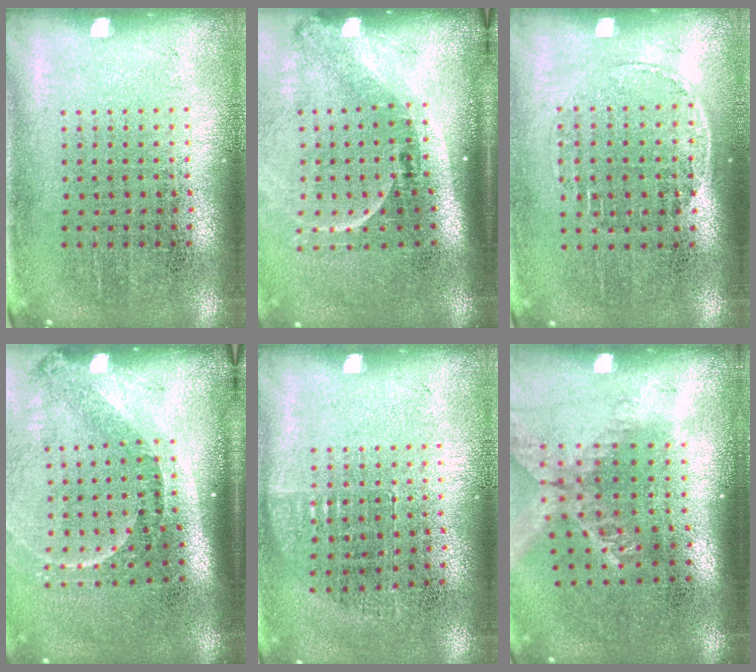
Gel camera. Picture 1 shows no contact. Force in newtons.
{"total": 2.2, "press": 1.6, "slide": 1.6}
{"total": 1.2, "press": 1.0, "slide": 0.7}
{"total": 2.2, "press": 1.5, "slide": 1.5}
{"total": 0.7, "press": 0.6, "slide": 0.4}
{"total": 1.7, "press": 1.3, "slide": 1.0}